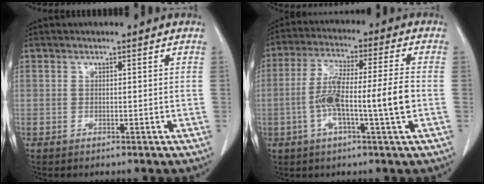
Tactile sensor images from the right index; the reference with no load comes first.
{"total": 11.7, "force": [-2.3, 0.2, 11.5], "torque": [-0.218, 0.010, -0.047]}